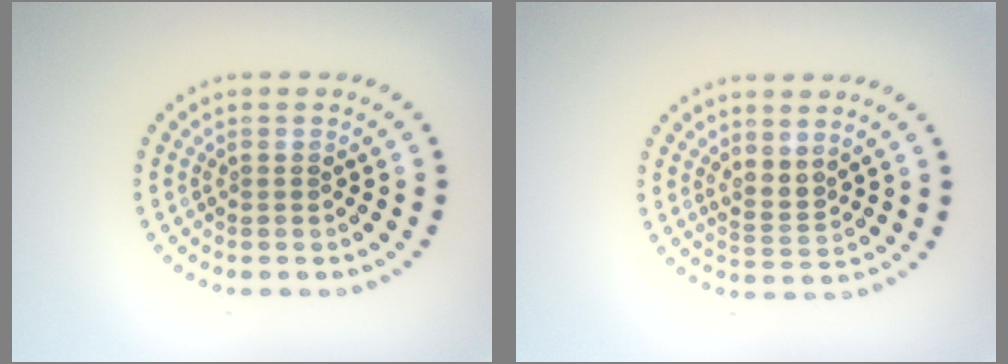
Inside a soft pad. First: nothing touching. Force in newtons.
{"total": 2.0, "press": 1.5, "slide": 1.4}